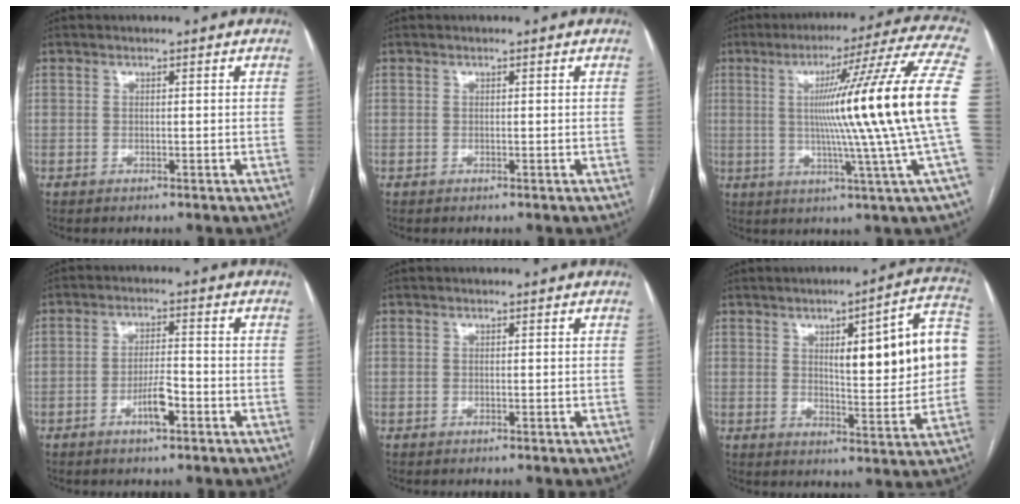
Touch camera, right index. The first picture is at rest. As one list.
[{"total": 0.0}, {"total": 20.9, "force": [0.3, -2.9, 20.7], "torque": [-0.273, 0.004, -0.015]}, {"total": 4.5, "force": [-2.2, 0.9, 3.8], "torque": [-0.071, 0.001, -0.040]}, {"total": 0.0}, {"total": 15.7, "force": [2.4, 3.2, 15.1], "torque": [-0.196, 0.027, 0.034]}]